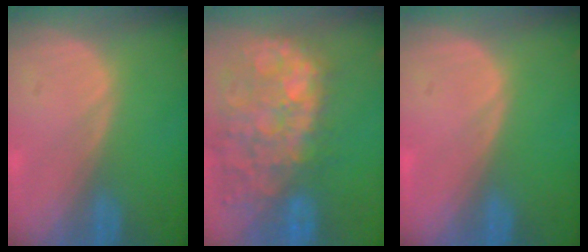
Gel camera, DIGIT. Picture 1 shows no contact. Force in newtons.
{"total": 14.3, "press": 11.7, "slide": 8.2}
{"total": 0.0}